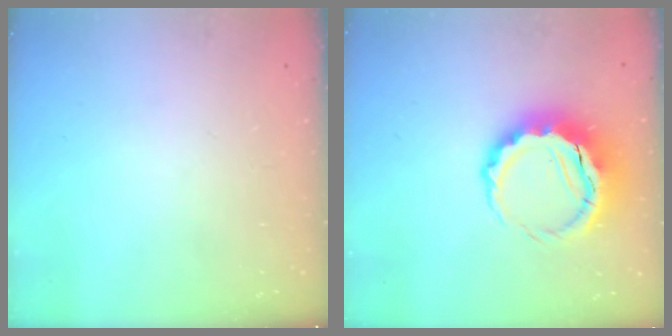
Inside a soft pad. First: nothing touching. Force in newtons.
{"total": 8.2, "press": 7.9, "slide": 2.0}